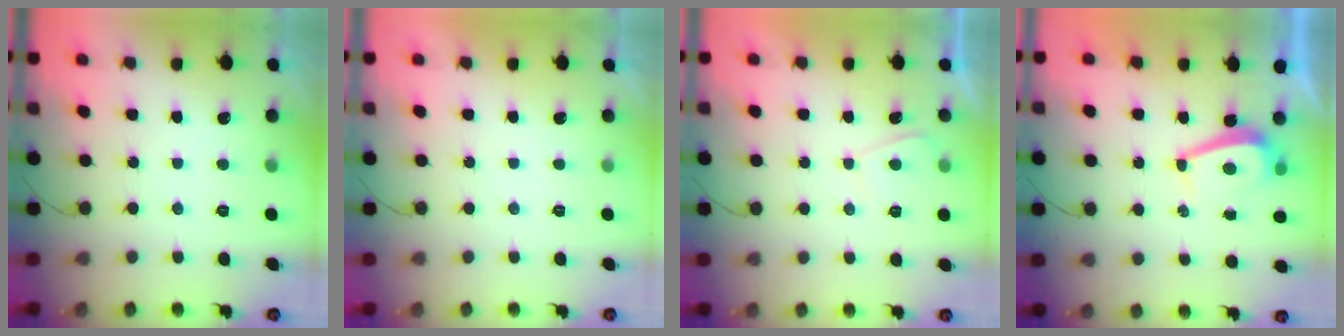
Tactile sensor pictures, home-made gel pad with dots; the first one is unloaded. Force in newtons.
{"total": 2.2, "press": 2.1, "slide": 0.4}
{"total": 1.5, "press": 1.4, "slide": 0.6}
{"total": 4.1, "press": 4.1, "slide": 0.3}